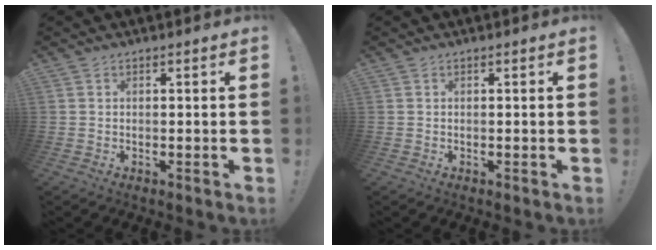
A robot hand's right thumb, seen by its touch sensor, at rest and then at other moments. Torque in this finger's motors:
{"motor_torque": [0.00, 0.00, 0.00, 0.00, 0.00]}